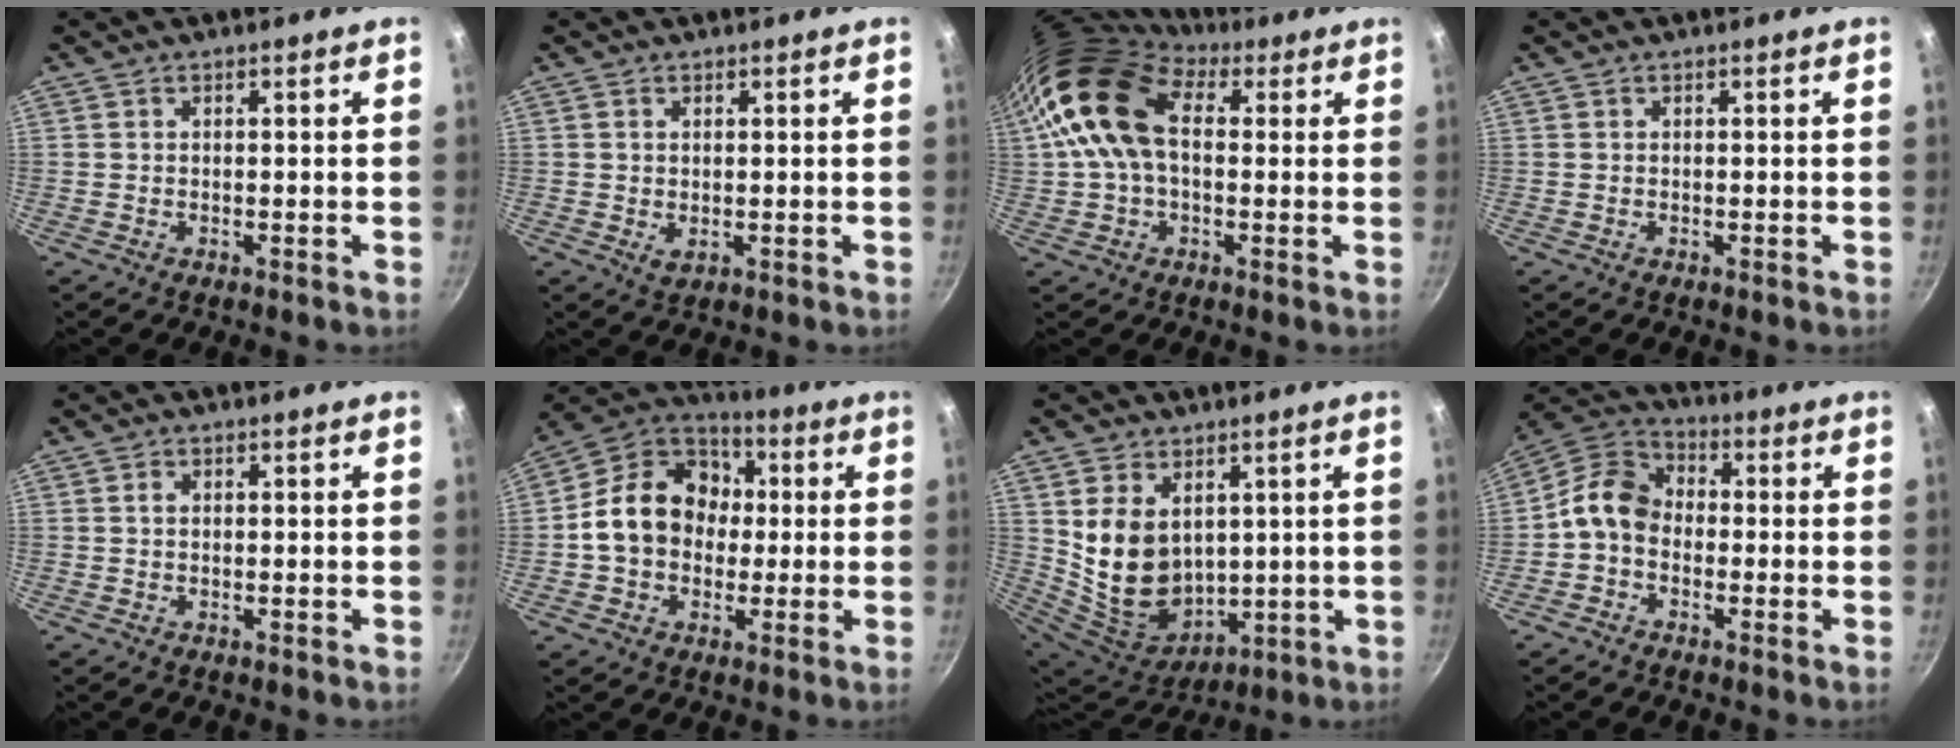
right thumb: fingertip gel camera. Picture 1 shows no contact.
{"total": 1.7, "force": [0.4, 1.1, 1.3], "torque": [-0.021, -0.005, 0.008]}
{"total": 15.4, "force": [3.0, 10.1, 11.2], "torque": [-0.199, 0.021, 0.038]}
{"total": 0.0}
{"total": 1.1, "force": [0.2, 0.9, 0.7], "torque": [-0.011, 0.005, 0.004]}
{"total": 16.5, "force": [0.4, 13.4, 9.7], "torque": [-0.127, 0.040, -0.008]}
{"total": 15.1, "force": [3.6, 11.0, 9.7], "torque": [-0.156, -0.039, 0.094]}
{"total": 8.7, "force": [-1.5, 6.9, 5.2], "torque": [-0.079, 0.037, -0.053]}